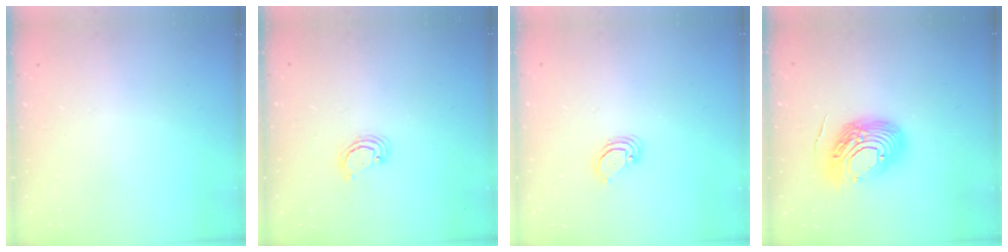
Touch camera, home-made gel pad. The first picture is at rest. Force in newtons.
{"total": 2.5, "press": 2.5, "slide": 0.3}
{"total": 3.1, "press": 3.1, "slide": 0.2}
{"total": 15.0, "press": 14.9, "slide": 1.5}